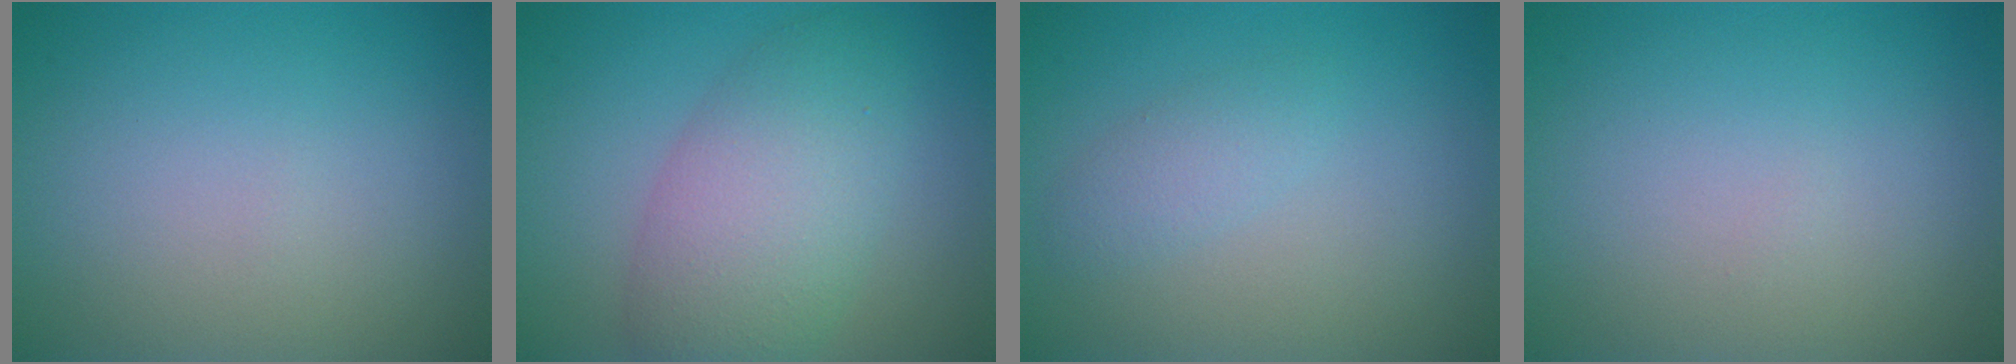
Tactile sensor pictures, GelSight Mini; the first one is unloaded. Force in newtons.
{"total": 6.4, "press": 6.4, "slide": 0.2}
{"total": 1.5, "press": 1.5, "slide": 0.0}
{"total": 0.0}